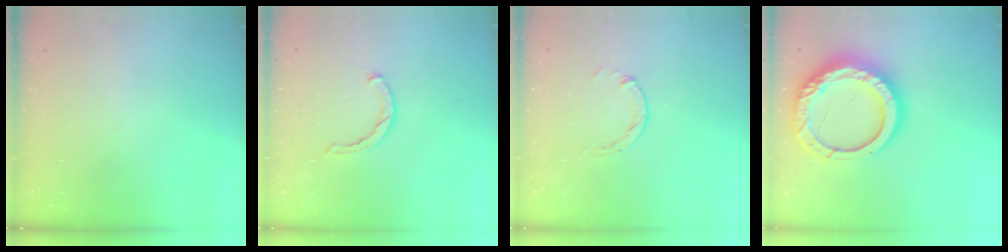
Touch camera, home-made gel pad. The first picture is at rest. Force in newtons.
{"total": 2.3, "press": 2.2, "slide": 0.5}
{"total": 1.5, "press": 1.5, "slide": 0.2}
{"total": 20.9, "press": 20.8, "slide": 2.6}